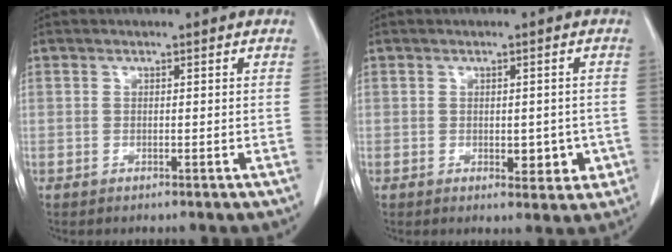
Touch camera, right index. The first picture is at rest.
{"total": 4.3, "force": [-1.1, 2.4, 3.4], "torque": [-0.031, 0.003, -0.007]}